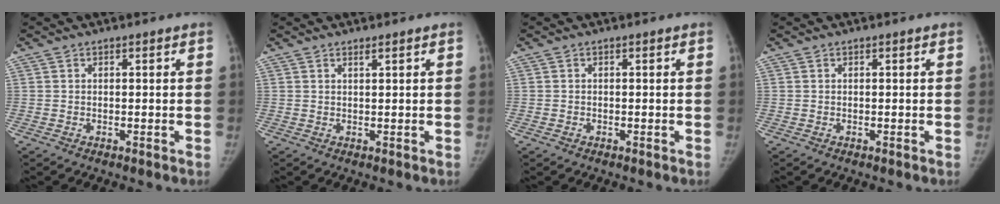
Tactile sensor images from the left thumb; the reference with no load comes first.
{"total": 0.7, "force": [0.6, 0.0, 0.4], "torque": [-0.008, -0.004, 0.011]}
{"total": 0.6, "force": [-0.3, 0.5, 0.1], "torque": [-0.001, 0.003, -0.006]}
{"total": 0.0}